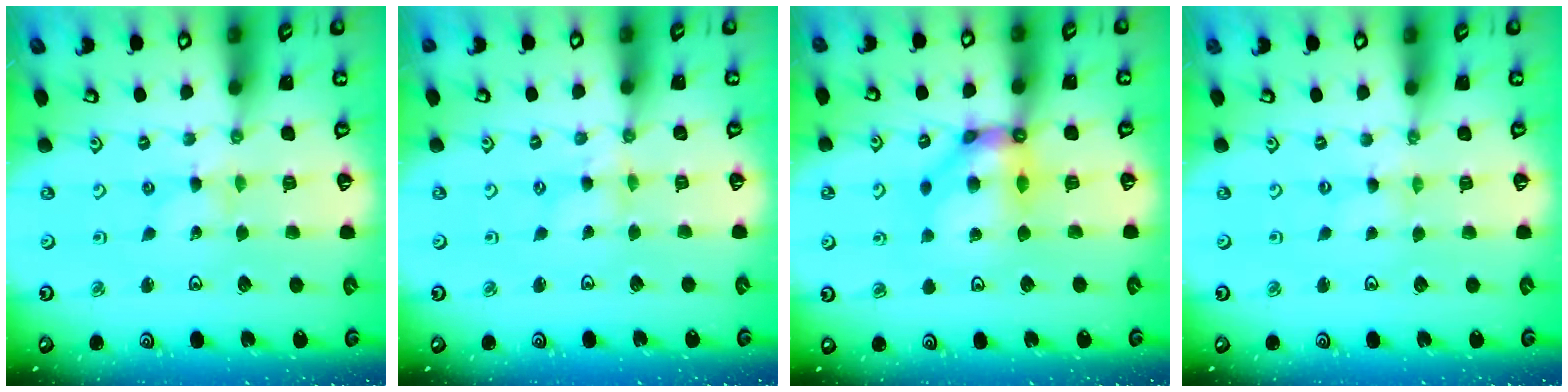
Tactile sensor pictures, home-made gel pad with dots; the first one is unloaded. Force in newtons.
{"total": 1.6, "press": 1.6, "slide": 0.2}
{"total": 10.1, "press": 10.0, "slide": 1.4}
{"total": 0.0}